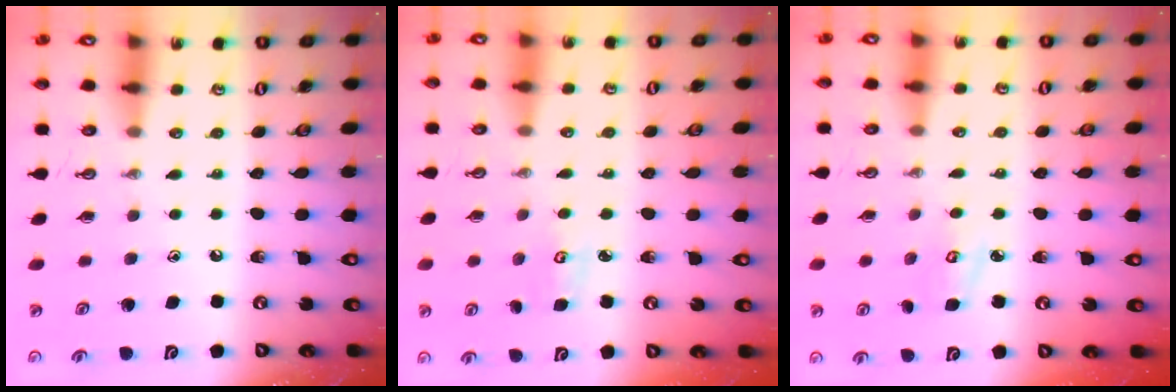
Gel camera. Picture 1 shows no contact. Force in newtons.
{"total": 3.8, "press": 3.8, "slide": 0.3}
{"total": 4.0, "press": 4.0, "slide": 0.4}